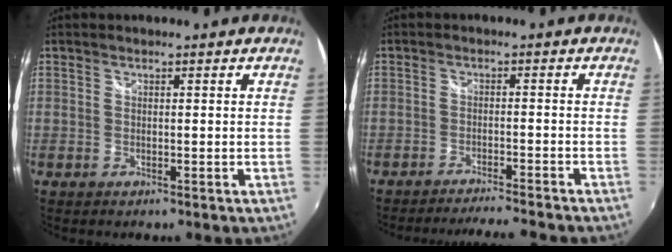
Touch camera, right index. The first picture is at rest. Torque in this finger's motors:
{"motor_torque": [0.56, -0.55, 0.14, 0.01]}